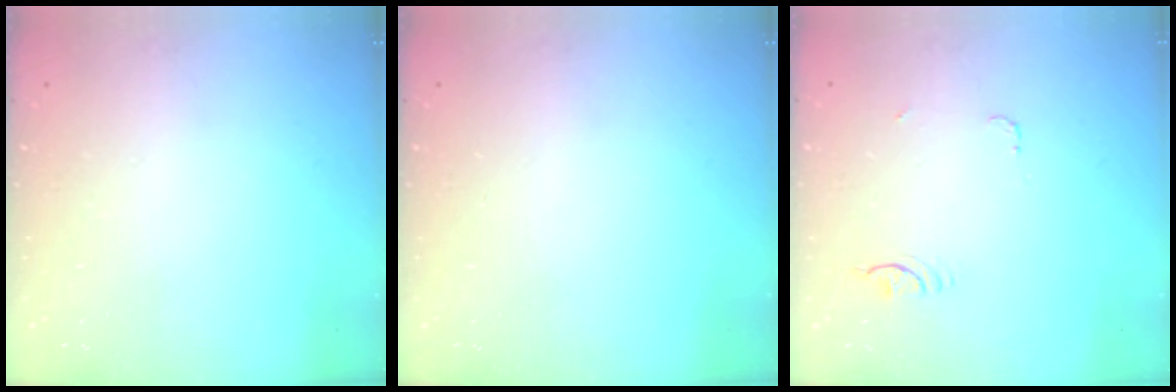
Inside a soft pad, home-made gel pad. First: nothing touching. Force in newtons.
{"total": 0.0}
{"total": 3.8, "press": 3.5, "slide": 1.6}